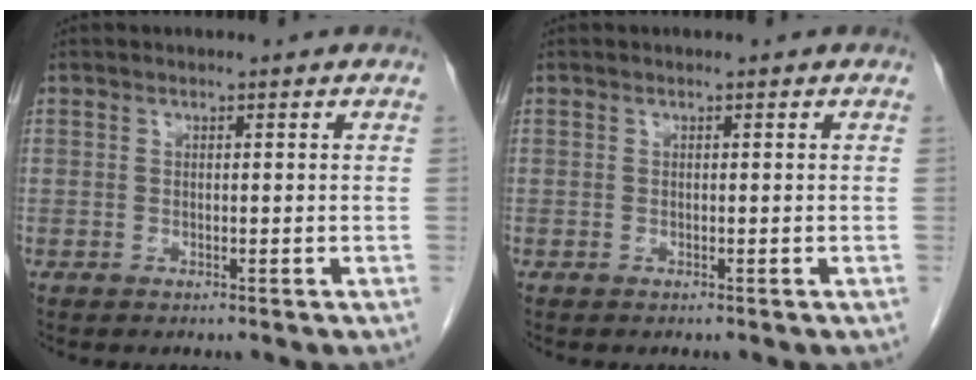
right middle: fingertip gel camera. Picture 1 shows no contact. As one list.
[{"total": 0.0}]